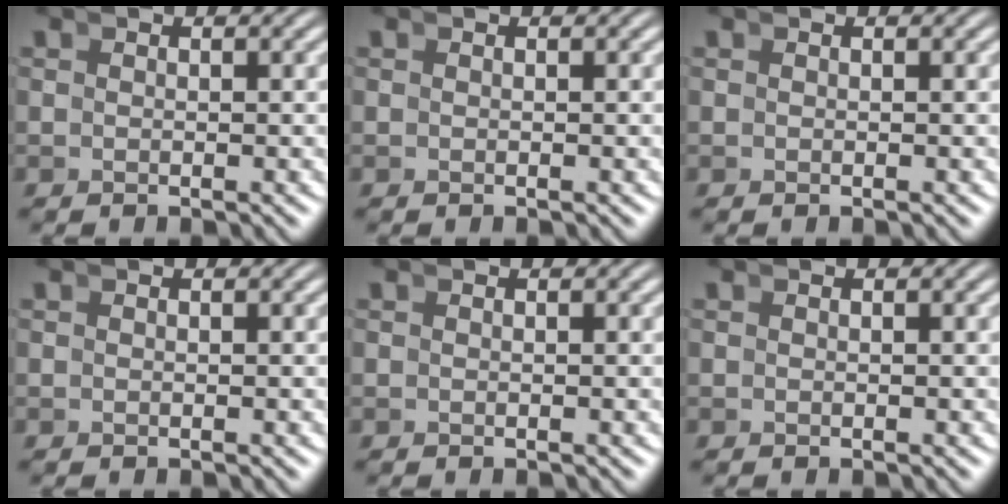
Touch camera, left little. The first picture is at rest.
{"total": 0.0}
{"total": 0.0}
{"total": 0.0}
{"total": 0.0}
{"total": 0.0}